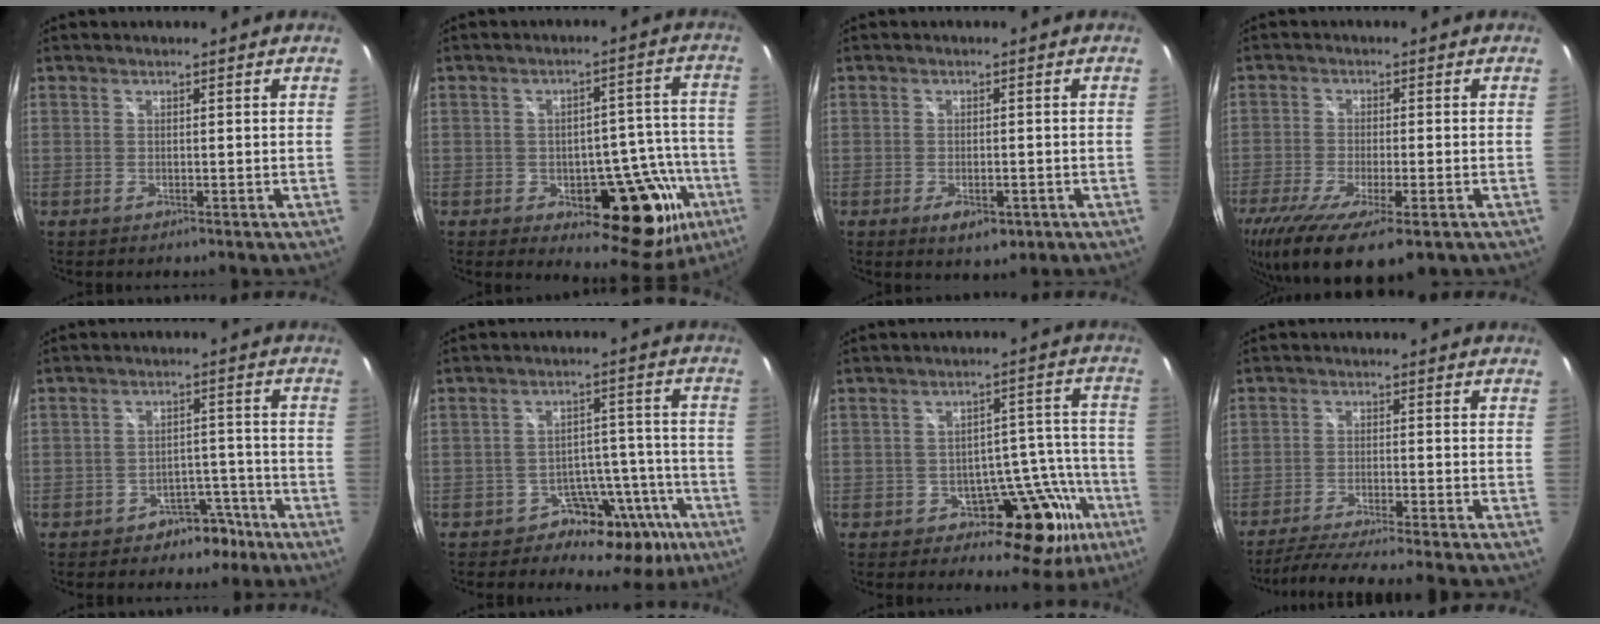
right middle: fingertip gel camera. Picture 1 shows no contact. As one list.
[{"total": 17.1, "force": [-6.9, 9.4, 12.5], "torque": [-0.142, 0.010, -0.076]}, {"total": 4.5, "force": [-1.8, 2.1, 3.5], "torque": [-0.067, -0.012, -0.021]}, {"total": 15.2, "force": [-9.0, 4.2, 11.5], "torque": [-0.232, -0.063, -0.144]}, {"total": 6.0, "force": [-4.3, 3.9, 1.3], "torque": [-0.017, 0.038, -0.049]}, {"total": 11.5, "force": [-7.6, 7.5, 4.2], "torque": [-0.037, 0.036, -0.088]}, {"total": 12.9, "force": [-7.6, 8.4, 6.1], "torque": [-0.060, 0.035, -0.083]}, {"total": 13.1, "force": [-11.5, -1.0, 6.1], "torque": [-0.121, -0.014, -0.178]}]